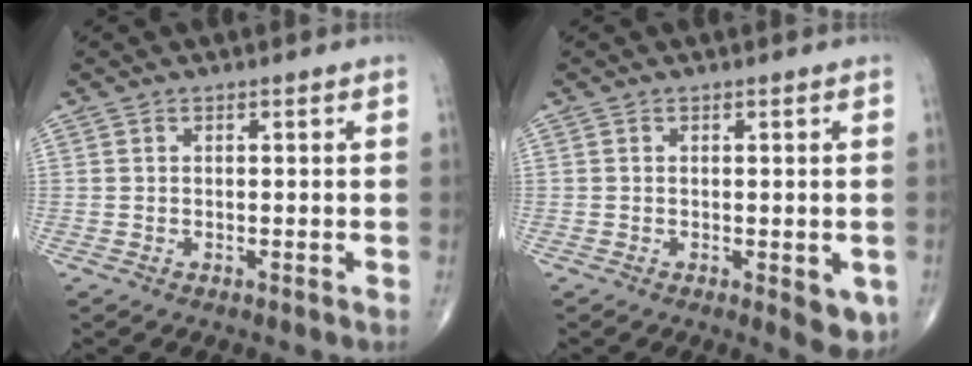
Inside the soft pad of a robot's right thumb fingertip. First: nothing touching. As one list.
[{"total": 4.5, "force": [-1.2, 1.8, 4.0], "torque": [-0.035, -0.008, -0.011]}]